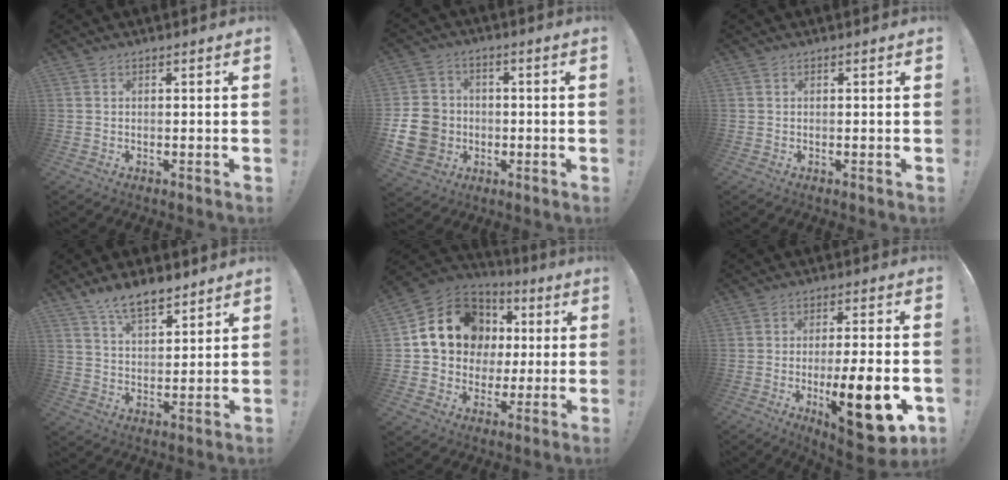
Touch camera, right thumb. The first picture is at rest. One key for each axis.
{"total": 13.8, "fx": -2.8, "fy": 12.0, "fz": 6.3, "tx": -0.111, "ty": 0.024, "tz": -0.044}
{"total": 0.0}
{"total": 9.4, "fx": 7.4, "fy": 3.6, "fz": 4.6, "tx": -0.078, "ty": -0.041, "tz": 0.139}
{"total": 17.4, "fx": 5.4, "fy": 14.4, "fz": 8.2, "tx": -0.114, "ty": -0.014, "tz": 0.124}
{"total": 18.4, "fx": -5.3, "fy": 5.2, "fz": 16.8, "tx": -0.222, "ty": 0.014, "tz": -0.072}